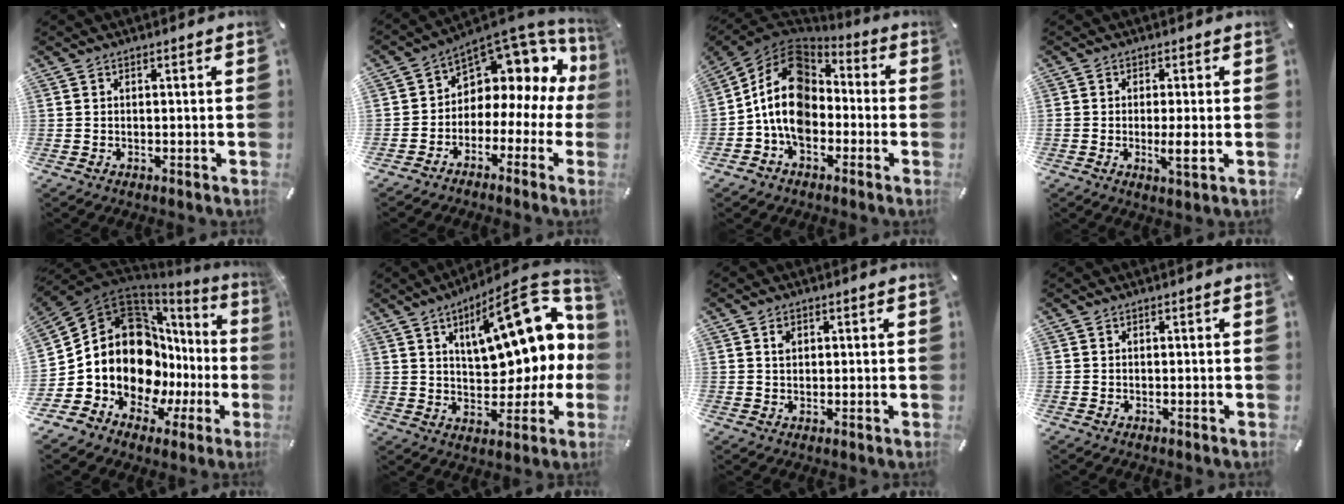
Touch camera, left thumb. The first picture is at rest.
{"total": 8.4, "force": [4.7, 6.1, 3.2], "torque": [-0.052, -0.060, 0.079]}
{"total": 14.6, "force": [-1.9, 11.1, 9.2], "torque": [-0.196, 0.019, -0.038]}
{"total": 3.6, "force": [-0.6, 0.9, 3.5], "torque": [-0.058, -0.003, -0.009]}
{"total": 16.4, "force": [1.5, 12.8, 10.1], "torque": [-0.197, -0.060, 0.041]}
{"total": 19.6, "force": [8.0, 8.9, 15.5], "torque": [-0.207, -0.045, 0.125]}
{"total": 1.9, "force": [0.7, 1.5, 1.1], "torque": [-0.008, -0.003, 0.009]}
{"total": 0.0}